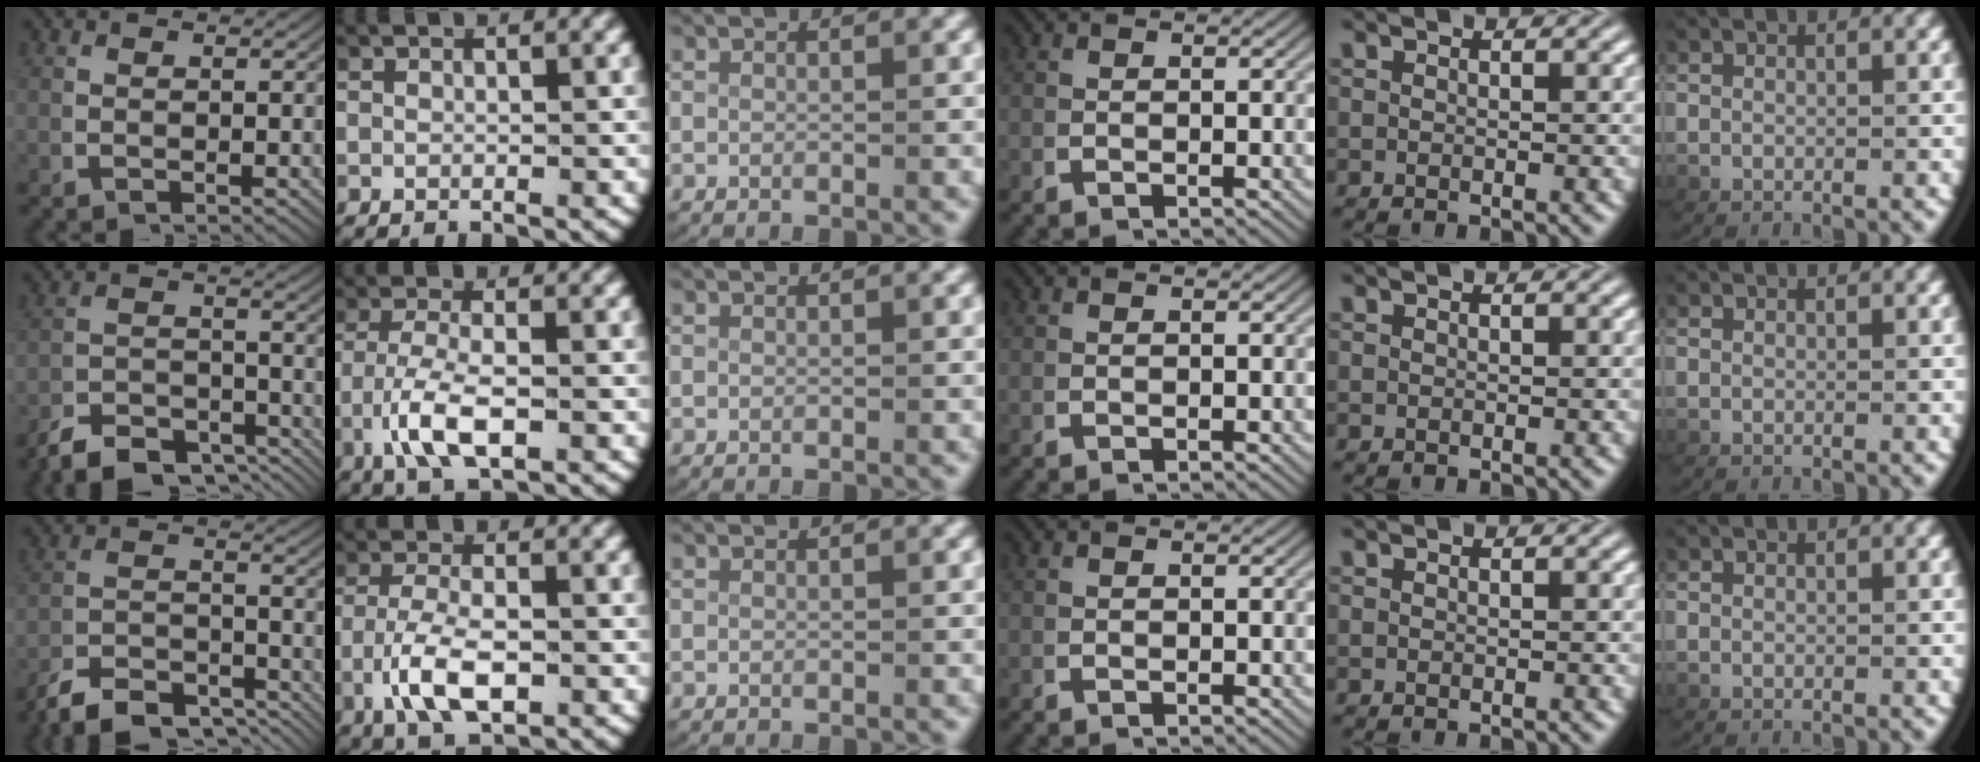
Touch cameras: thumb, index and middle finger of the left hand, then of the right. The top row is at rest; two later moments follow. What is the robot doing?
{"motion": "grasp_and_lifting", "object": "card"}